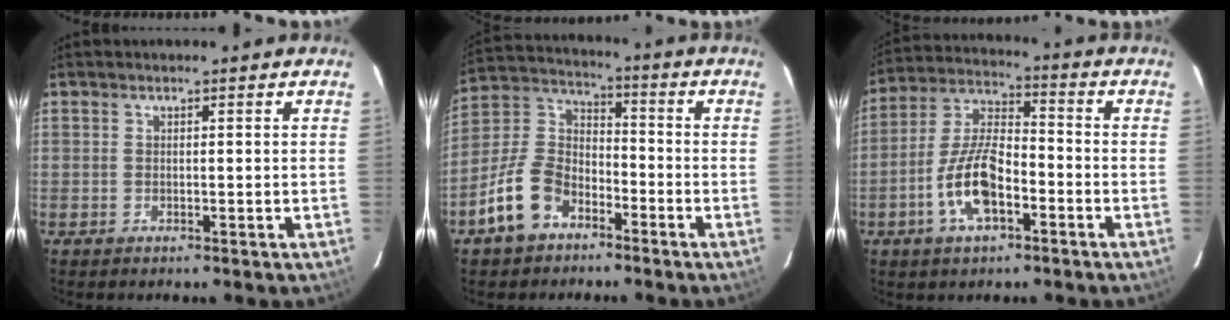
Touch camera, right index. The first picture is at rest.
{"total": 11.6, "force": [-6.9, 7.1, 6.0], "torque": [-0.135, 0.027, -0.125]}
{"total": 11.9, "force": [-4.8, 5.0, 9.6], "torque": [-0.201, 0.008, -0.089]}